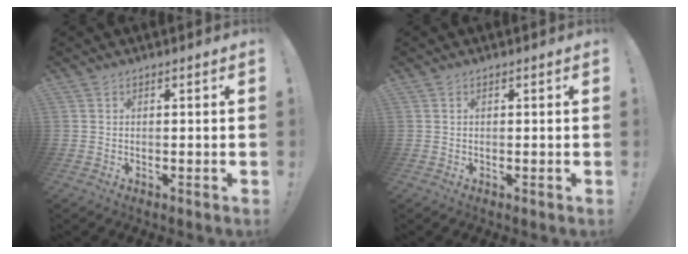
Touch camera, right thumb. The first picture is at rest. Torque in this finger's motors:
{"motor_torque": [-0.10, -0.15, -0.02, -0.08, -0.06]}